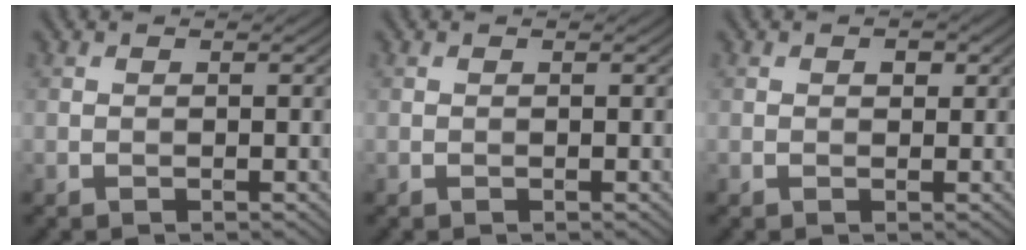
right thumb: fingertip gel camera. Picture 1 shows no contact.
{"total": 0.0}
{"total": 1.2, "force": [0.5, 0.8, 0.8], "torque": [-0.008, -0.002, 0.006]}